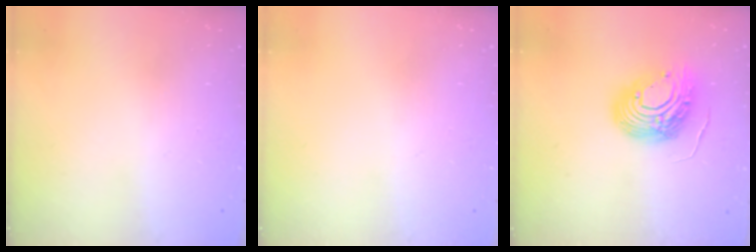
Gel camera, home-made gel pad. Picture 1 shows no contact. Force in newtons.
{"total": 0.0}
{"total": 12.2, "press": 12.0, "slide": 2.4}